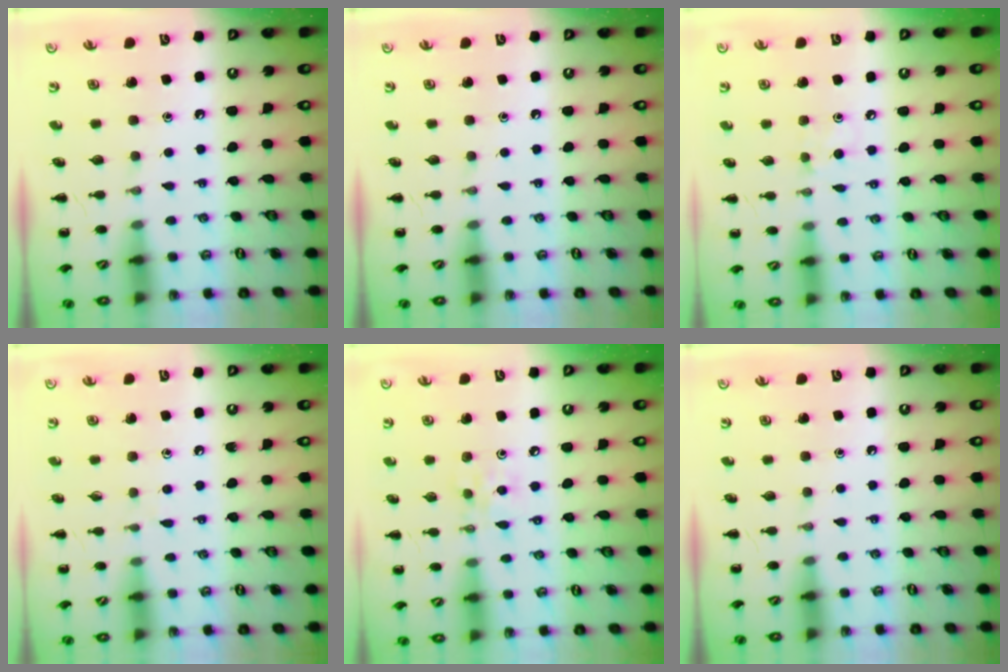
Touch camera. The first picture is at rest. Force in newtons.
{"total": 0.0}
{"total": 4.5, "press": 4.3, "slide": 1.4}
{"total": 3.3, "press": 2.9, "slide": 1.6}
{"total": 3.6, "press": 3.4, "slide": 1.2}
{"total": 0.0}